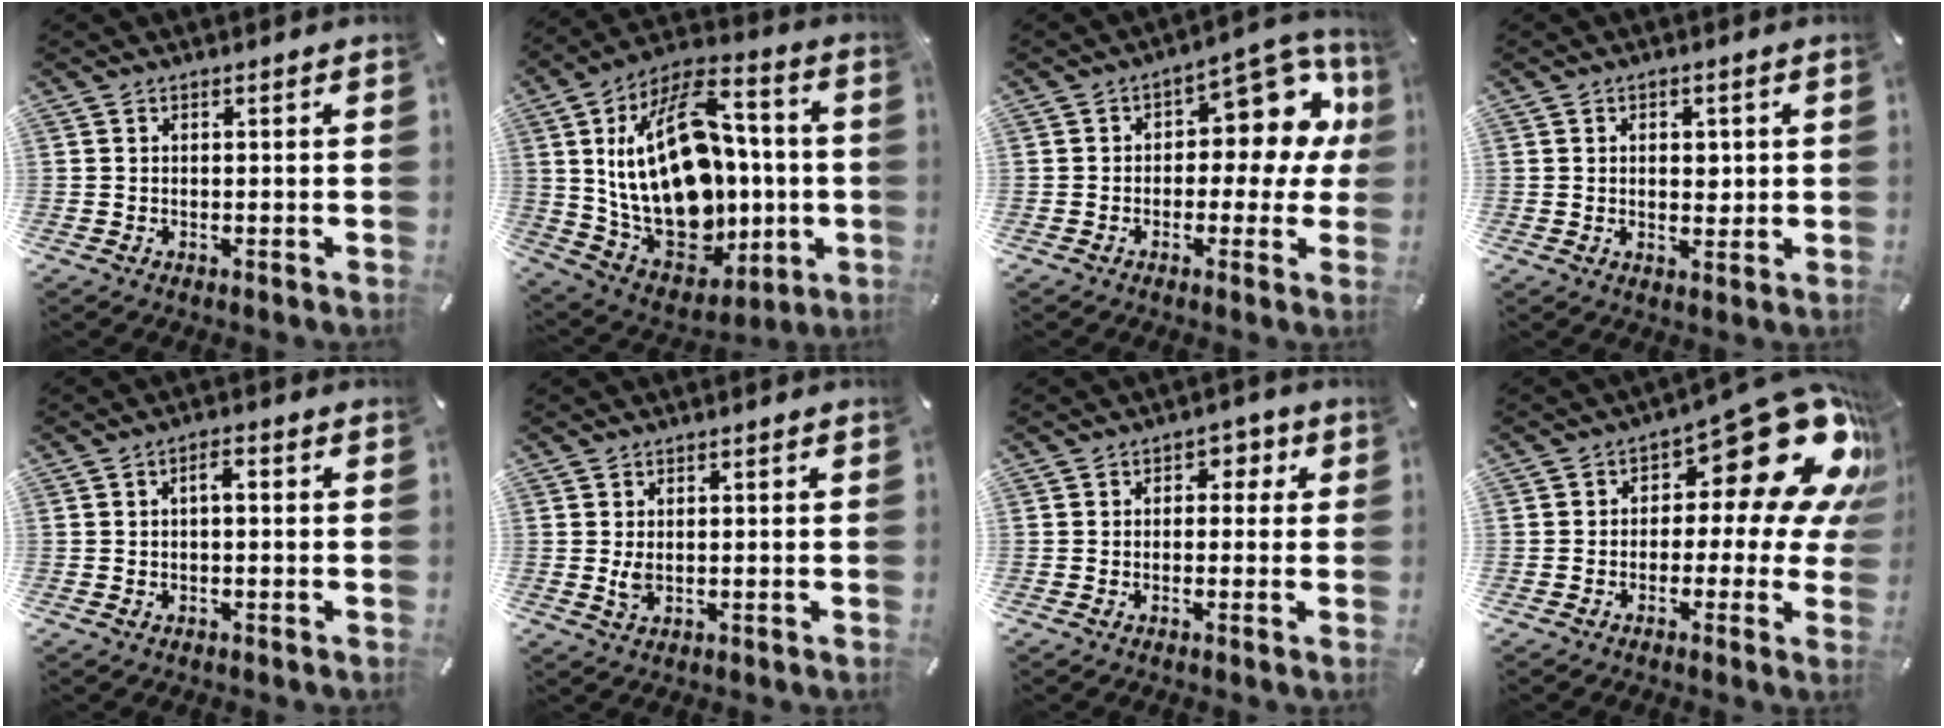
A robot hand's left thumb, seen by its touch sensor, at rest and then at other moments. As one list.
[{"total": 29.0, "force": [1.3, 18.6, 22.2], "torque": [-0.446, -0.014, 0.036]}, {"total": 12.0, "force": [4.2, 7.0, 8.7], "torque": [-0.100, -0.042, 0.068]}, {"total": 3.4, "force": [0.4, 2.5, 2.3], "torque": [-0.024, -0.003, 0.001]}, {"total": 3.0, "force": [0.0, 1.3, 2.7], "torque": [-0.043, 0.009, -0.005]}, {"total": 2.4, "force": [0.0, 1.6, 1.9], "torque": [-0.044, -0.007, -0.006]}, {"total": 3.0, "force": [-0.2, 2.5, 1.7], "torque": [-0.013, 0.002, -0.014]}, {"total": 20.4, "force": [8.7, 9.4, 15.8], "torque": [-0.199, -0.062, 0.143]}]